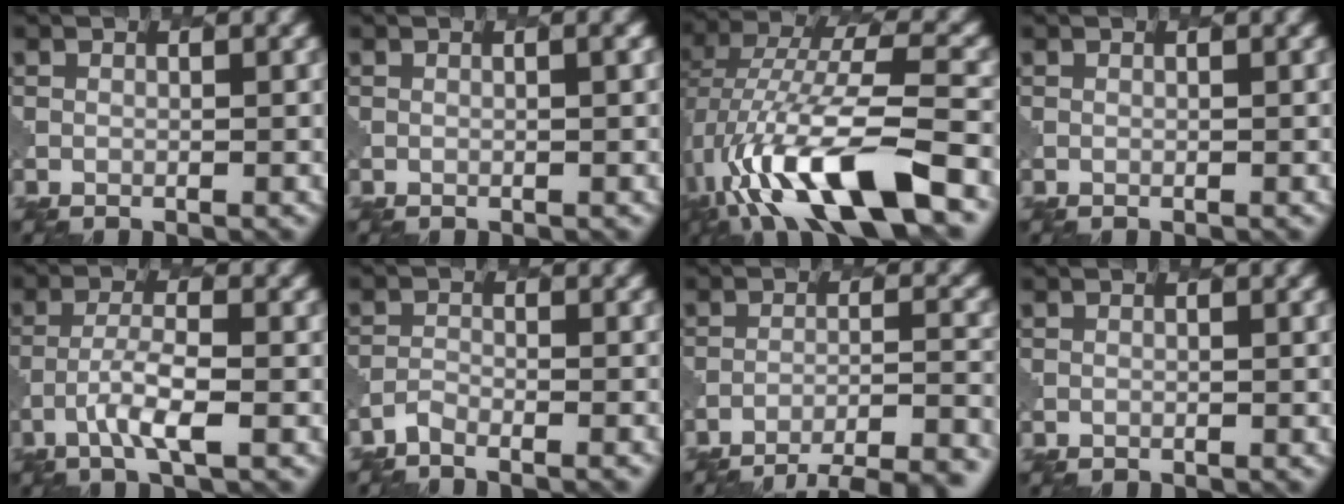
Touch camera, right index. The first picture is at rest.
{"total": 0.8, "force": [0.2, 0.3, 0.8], "torque": [-0.005, 0.000, -0.002]}
{"total": 11.9, "force": [-4.8, 3.6, 10.3], "torque": [-0.196, 0.009, -0.082]}
{"total": 0.0}
{"total": 3.3, "force": [-1.4, 0.6, 2.9], "torque": [-0.059, 0.004, -0.031]}
{"total": 1.7, "force": [-1.6, 0.3, 0.2], "torque": [-0.001, -0.002, -0.037]}
{"total": 10.4, "force": [-9.3, 2.4, 3.9], "torque": [-0.050, 0.000, -0.109]}
{"total": 0.0}